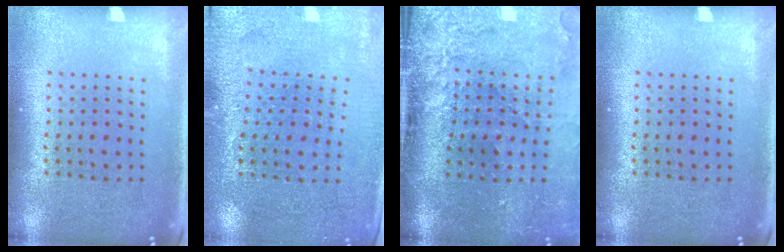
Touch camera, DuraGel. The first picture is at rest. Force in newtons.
{"total": 2.9, "press": 2.8, "slide": 0.4}
{"total": 4.6, "press": 3.5, "slide": 3.0}
{"total": 0.0}